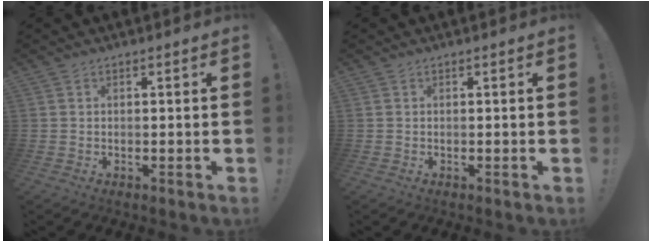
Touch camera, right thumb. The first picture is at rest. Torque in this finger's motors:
{"motor_torque": [-0.02, -0.10, 0.15, -0.06, 0.07]}